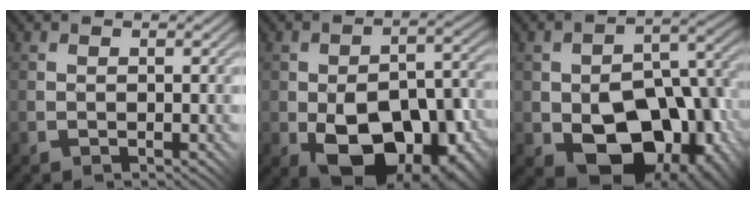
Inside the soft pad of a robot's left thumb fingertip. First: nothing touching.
{"total": 15.1, "force": [-5.5, 8.5, 11.2], "torque": [-0.178, -0.023, -0.076]}
{"total": 15.4, "force": [-5.0, 9.8, 10.7], "torque": [-0.156, -0.023, -0.064]}